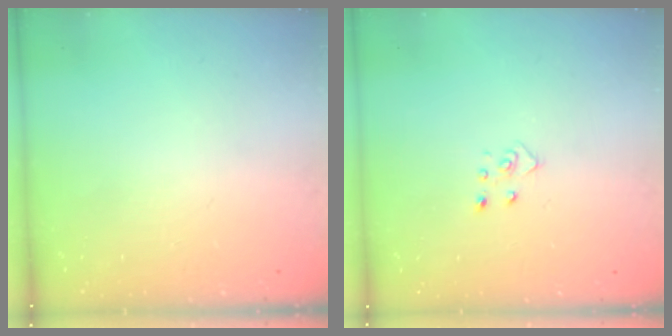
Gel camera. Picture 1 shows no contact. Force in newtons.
{"total": 3.8, "press": 3.8, "slide": 0.4}